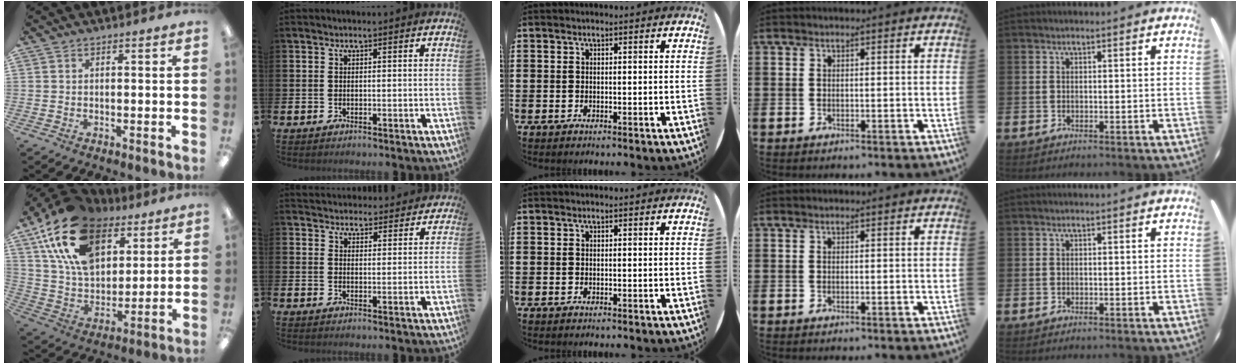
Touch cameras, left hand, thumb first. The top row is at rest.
{"thumb": {"total": 21.3, "force": [11.9, 12.6, 12.5], "torque": [-0.251, -0.041, 0.217]}, "index": {"total": 3.6, "force": [3.5, 0.9, -0.5], "torque": [-0.001, -0.020, 0.063]}}